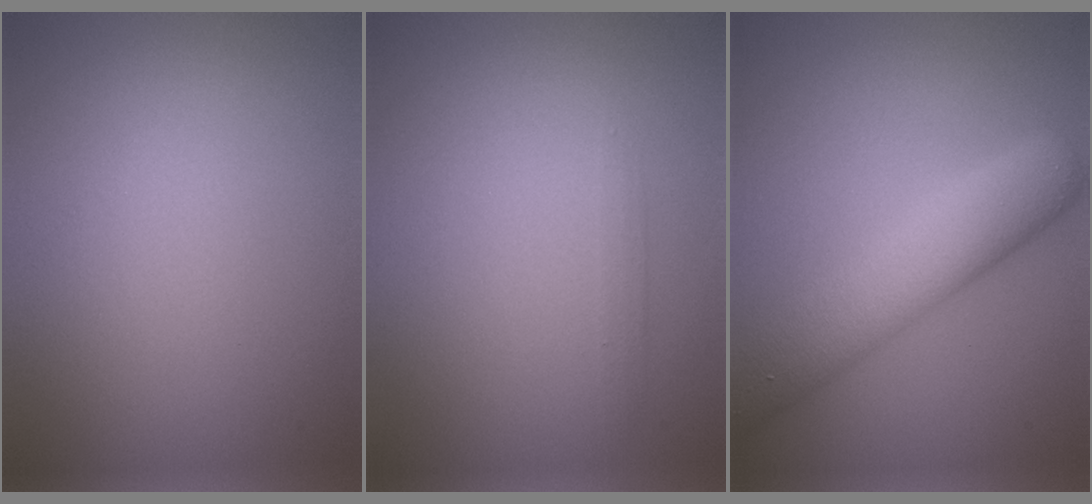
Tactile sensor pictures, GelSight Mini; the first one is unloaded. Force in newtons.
{"total": 0.7, "press": 0.7, "slide": 0.1}
{"total": 6.5, "press": 6.5, "slide": 0.1}